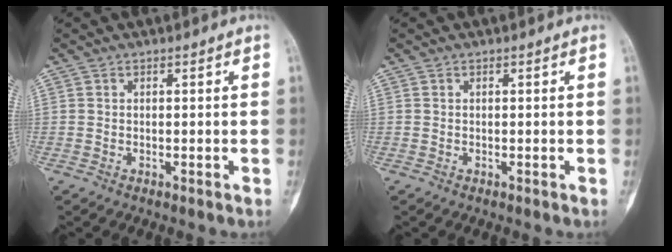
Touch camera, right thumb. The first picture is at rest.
{"total": 0.0}